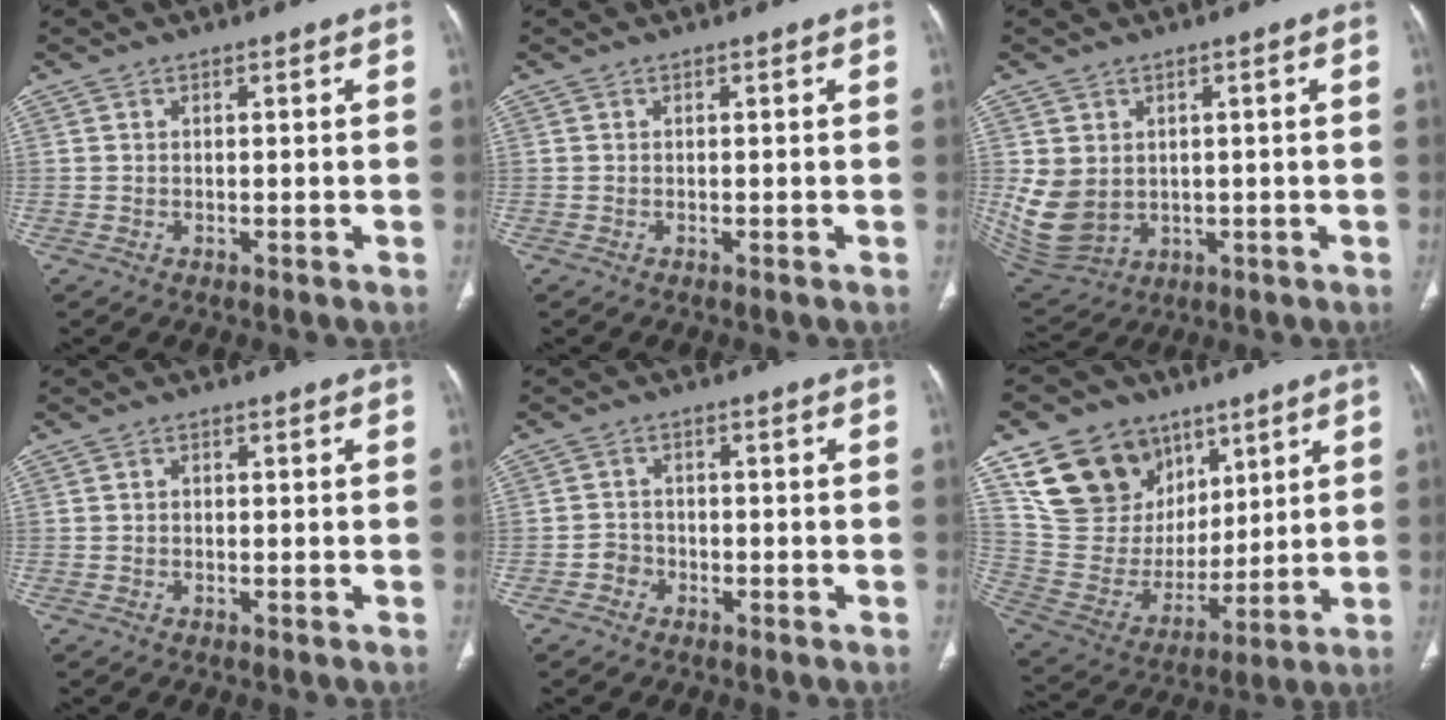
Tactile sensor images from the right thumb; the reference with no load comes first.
{"total": 0.0}
{"total": 9.6, "force": [0.8, 7.8, 5.5], "torque": [-0.102, -0.012, 0.044]}
{"total": 0.5, "force": [-0.2, 0.4, 0.2], "torque": [0.004, 0.003, -0.004]}
{"total": 2.5, "force": [-1.4, 2.1, 0.3], "torque": [0.004, 0.015, -0.031]}
{"total": 20.6, "force": [10.5, 15.5, 8.7], "torque": [-0.125, -0.016, 0.210]}